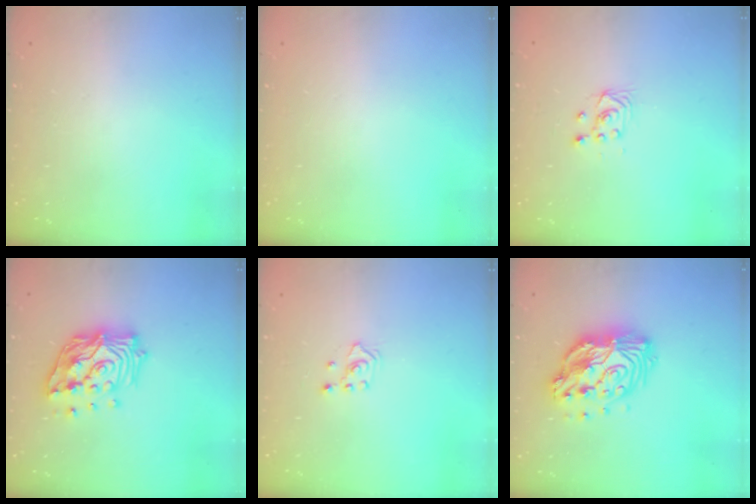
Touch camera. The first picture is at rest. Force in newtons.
{"total": 0.0}
{"total": 2.9, "press": 2.6, "slide": 1.3}
{"total": 18.1, "press": 17.9, "slide": 2.6}
{"total": 2.0, "press": 1.8, "slide": 0.9}
{"total": 15.1, "press": 15.0, "slide": 1.2}